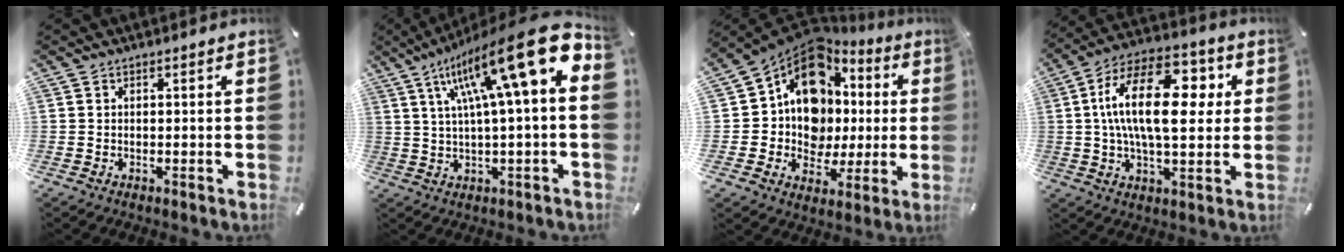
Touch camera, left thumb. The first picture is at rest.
{"total": 21.8, "force": [9.6, 3.7, 19.2], "torque": [-0.326, -0.065, 0.149]}
{"total": 14.1, "force": [3.8, 11.6, 7.0], "torque": [-0.135, -0.050, 0.071]}
{"total": 20.4, "force": [3.5, 10.4, 17.2], "torque": [-0.321, 0.003, 0.049]}